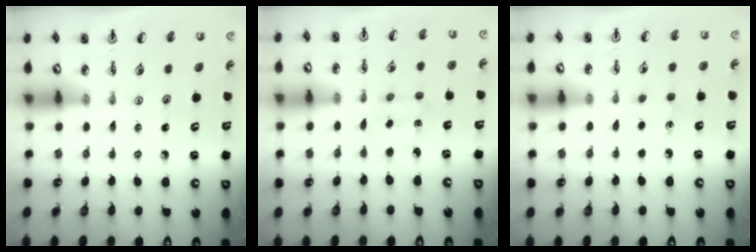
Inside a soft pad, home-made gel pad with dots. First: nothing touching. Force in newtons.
{"total": 2.5, "press": 2.4, "slide": 0.6}
{"total": 3.3, "press": 3.3, "slide": 0.4}